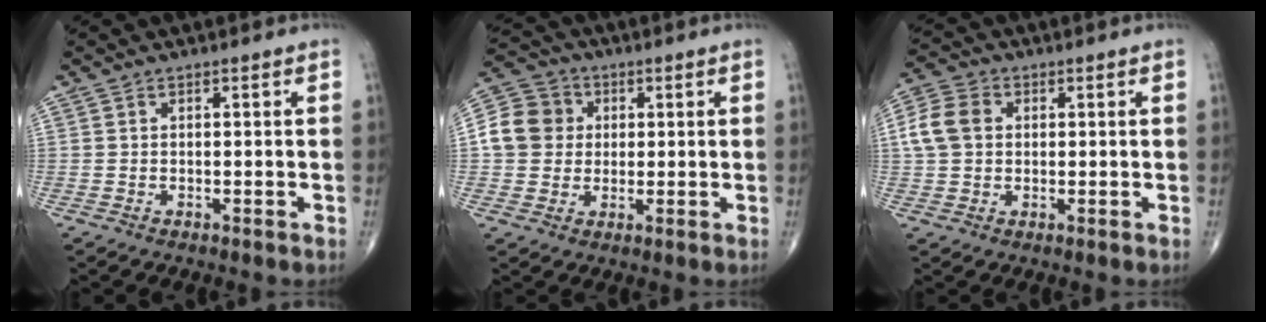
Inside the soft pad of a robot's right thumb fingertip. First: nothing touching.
{"total": 9.6, "force": [1.0, 8.8, 3.8], "torque": [-0.058, 0.015, 0.009]}
{"total": 7.4, "force": [1.1, 5.7, 4.5], "torque": [-0.090, 0.013, 0.017]}